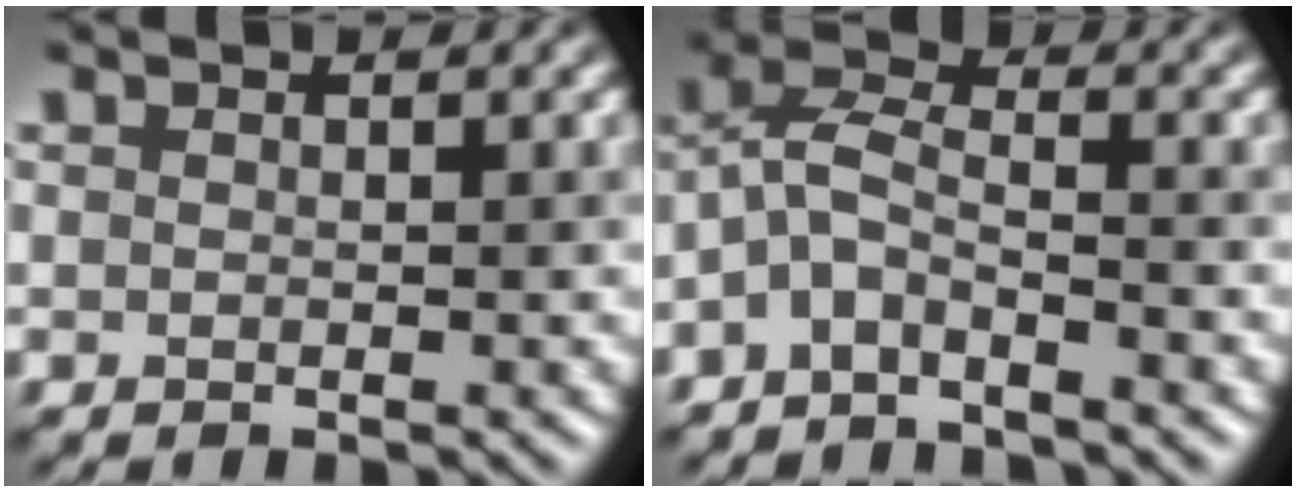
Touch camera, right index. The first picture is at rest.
{"total": 3.2, "force": [-2.2, 1.1, 2.1], "torque": [-0.055, 0.006, -0.053]}